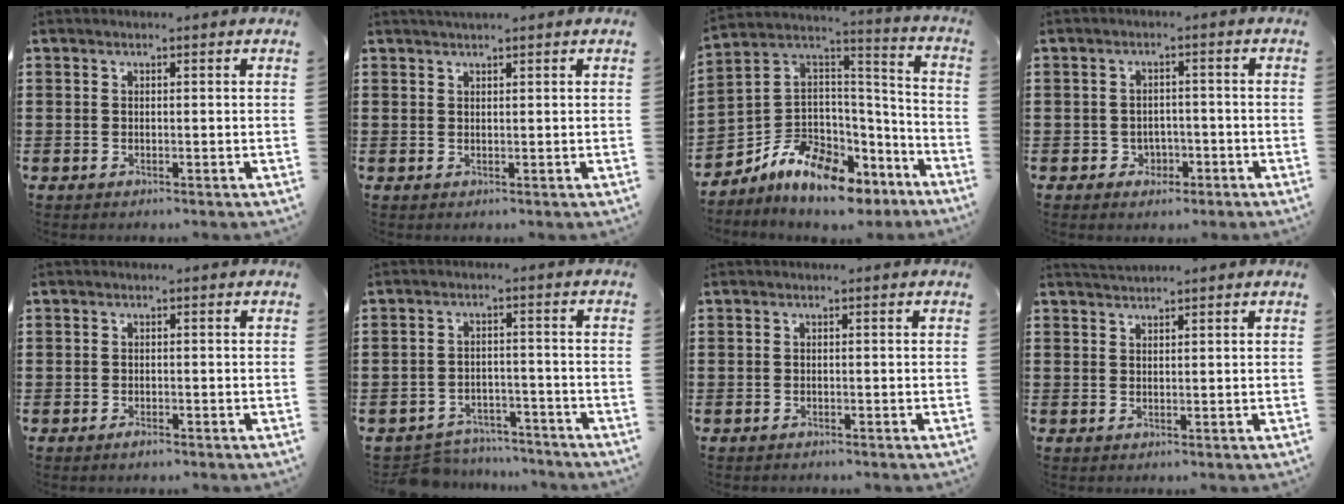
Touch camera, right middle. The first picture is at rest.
{"total": 1.2, "force": [1.2, 0.0, 0.2], "torque": [-0.007, -0.001, 0.023]}
{"total": 9.8, "force": [-8.2, 4.2, 3.3], "torque": [-0.085, 0.009, -0.163]}
{"total": 2.0, "force": [-1.4, 1.3, 0.6], "torque": [-0.018, -0.002, -0.031]}
{"total": 1.0, "force": [-0.8, 0.0, 0.5], "torque": [-0.011, -0.009, -0.014]}
{"total": 4.7, "force": [-4.7, 0.5, 0.1], "torque": [-0.004, 0.006, -0.097]}
{"total": 0.7, "force": [-0.6, -0.2, 0.0], "torque": [0.002, 0.000, -0.014]}
{"total": 1.6, "force": [1.6, -0.1, 0.2], "torque": [-0.007, 0.001, 0.031]}